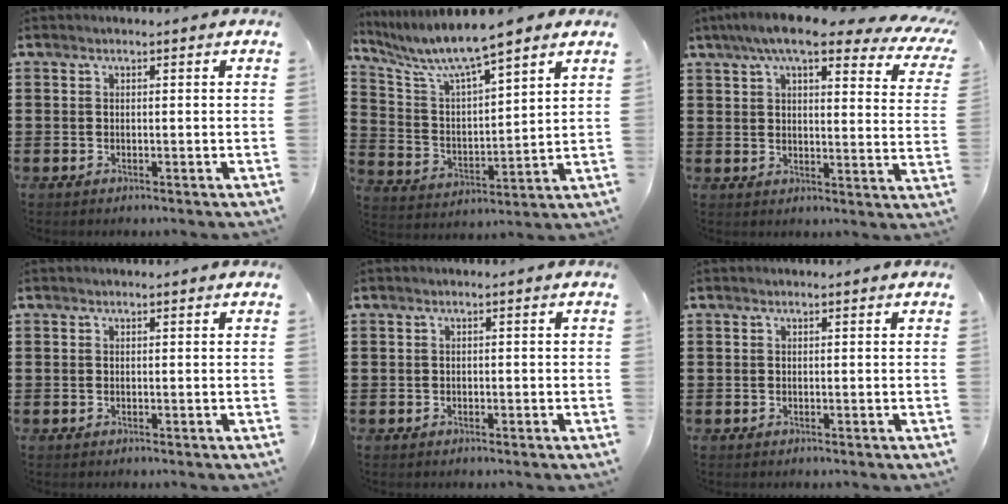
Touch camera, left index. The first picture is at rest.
{"total": 7.6, "force": [6.6, 0.5, 3.7], "torque": [-0.101, -0.037, 0.109]}
{"total": 9.3, "force": [7.1, 1.6, 5.9], "torque": [-0.119, -0.022, 0.122]}
{"total": 0.0}
{"total": 0.7, "force": [-0.5, 0.4, 0.2], "torque": [-0.008, 0.000, -0.010]}
{"total": 0.0}